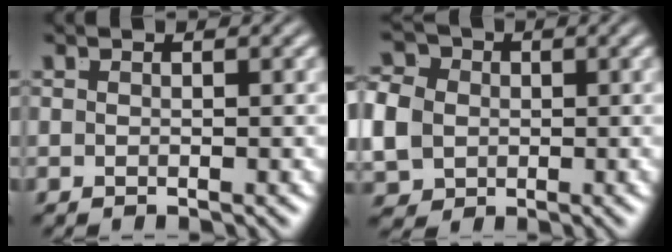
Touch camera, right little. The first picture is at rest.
{"total": 6.7, "force": [0.3, 5.8, 3.3], "torque": [-0.075, -0.019, 0.010]}